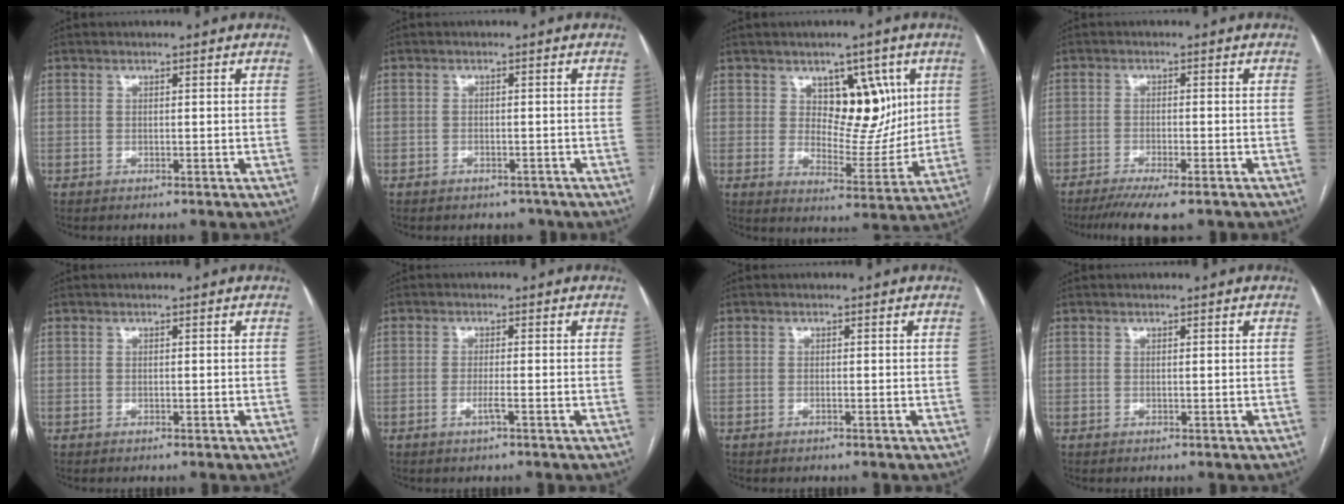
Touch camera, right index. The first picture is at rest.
{"total": 2.5, "force": [-2.0, 1.6, 0.1], "torque": [0.002, 0.008, -0.025]}
{"total": 9.4, "force": [3.6, 5.6, 6.6], "torque": [-0.082, 0.007, 0.065]}
{"total": 9.1, "force": [-7.1, 1.1, 5.5], "torque": [-0.077, -0.017, -0.107]}
{"total": 0.0}
{"total": 1.8, "force": [-0.8, -0.1, 1.6], "torque": [-0.033, -0.003, -0.015]}
{"total": 0.0}
{"total": 0.0}